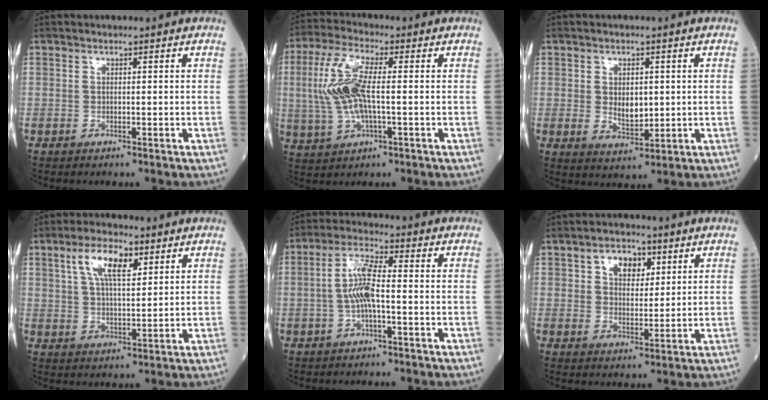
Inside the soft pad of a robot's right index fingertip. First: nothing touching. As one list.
[{"total": 10.2, "force": [0.3, 2.9, 9.8], "torque": [-0.228, 0.008, 0.007]}, {"total": 4.5, "force": [0.4, 2.4, 3.8], "torque": [-0.064, -0.007, 0.014]}, {"total": 8.0, "force": [3.8, 2.8, 6.5], "torque": [-0.128, 0.014, 0.071]}, {"total": 6.6, "force": [-0.7, 1.2, 6.5], "torque": [-0.138, 0.010, -0.019]}, {"total": 5.7, "force": [2.5, 3.6, 3.7], "torque": [-0.059, 0.012, 0.043]}]